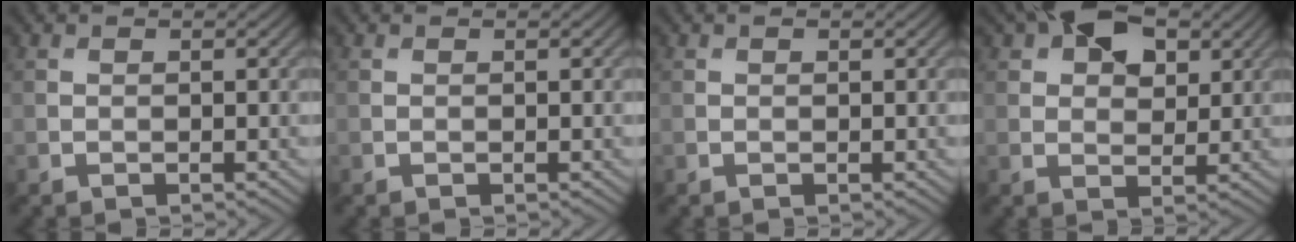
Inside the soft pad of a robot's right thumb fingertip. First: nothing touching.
{"total": 0.0}
{"total": 0.0}
{"total": 8.0, "force": [3.8, 4.7, 5.2], "torque": [-0.092, 0.012, 0.058]}